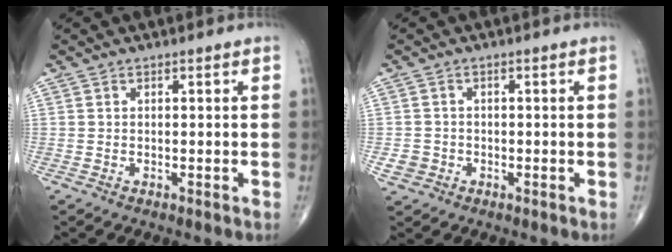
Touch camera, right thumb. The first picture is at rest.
{"total": 2.5, "force": [-0.8, 2.3, 0.6], "torque": [-0.001, 0.007, -0.014]}